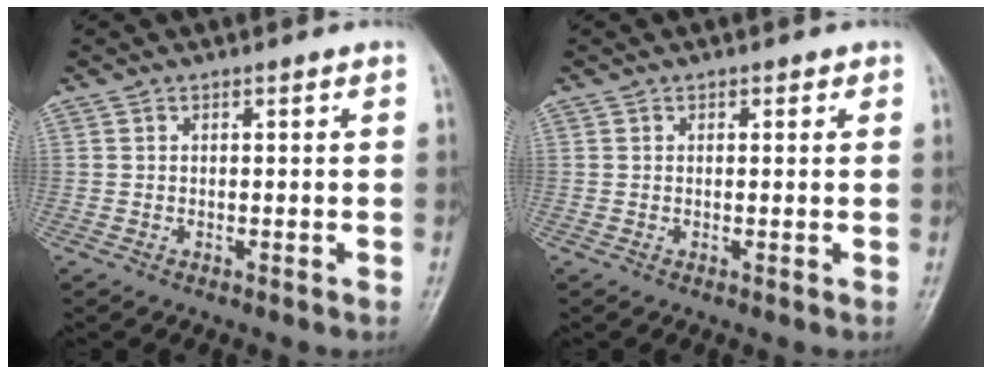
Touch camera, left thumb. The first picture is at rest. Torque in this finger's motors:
{"motor_torque": [-0.10, -0.14, -0.06, -0.13, 0.06]}